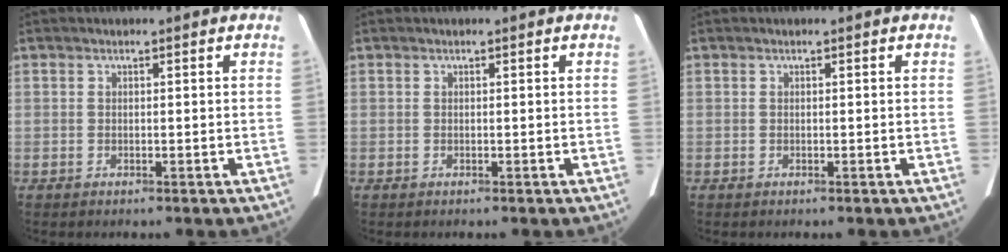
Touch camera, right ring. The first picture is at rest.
{"total": 0.0}
{"total": 0.0}